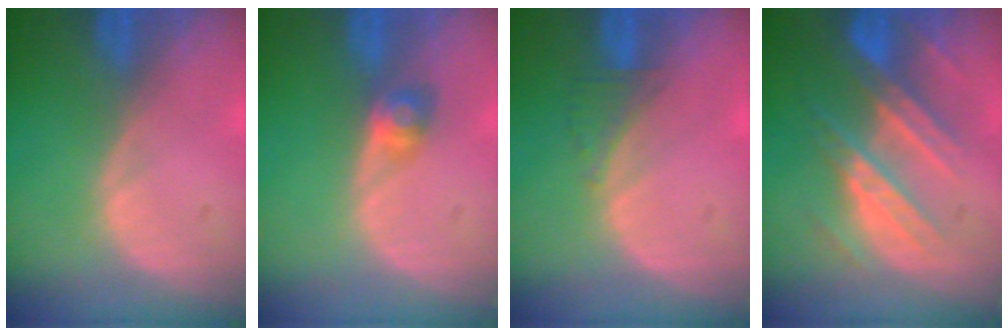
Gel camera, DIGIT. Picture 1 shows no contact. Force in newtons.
{"total": 2.8, "press": 2.5, "slide": 1.1}
{"total": 1.7, "press": 1.6, "slide": 0.7}
{"total": 9.0, "press": 7.9, "slide": 4.2}